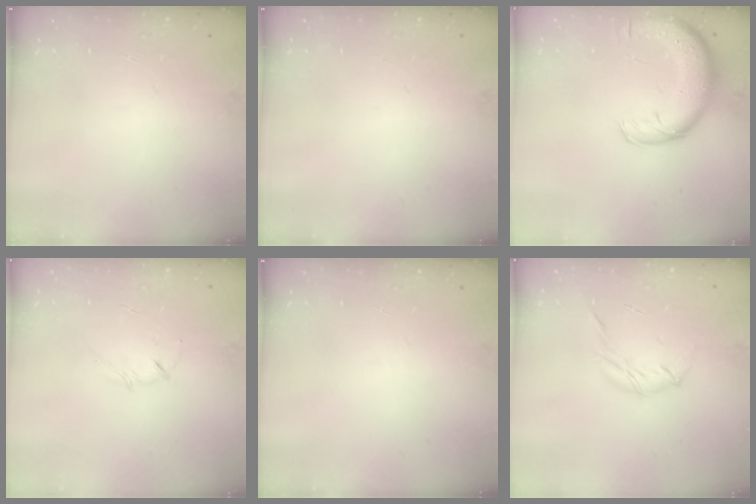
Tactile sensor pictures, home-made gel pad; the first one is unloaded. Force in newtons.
{"total": 0.0}
{"total": 13.2, "press": 12.8, "slide": 3.0}
{"total": 2.9, "press": 2.8, "slide": 0.6}
{"total": 0.0}
{"total": 6.8, "press": 6.8, "slide": 0.9}